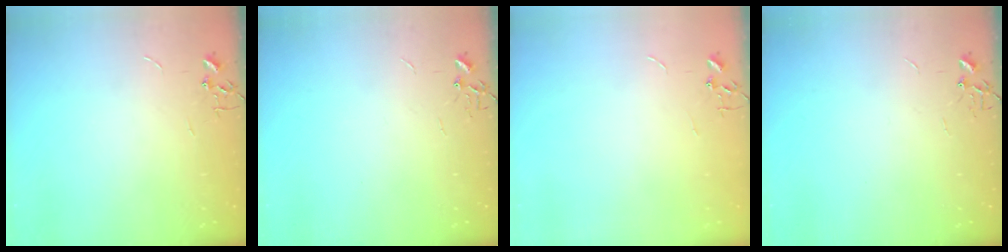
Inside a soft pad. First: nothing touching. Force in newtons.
{"total": 0.0}
{"total": 0.0}
{"total": 0.0}